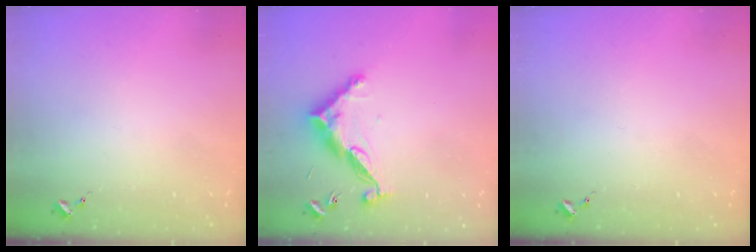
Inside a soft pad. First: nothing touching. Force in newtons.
{"total": 12.4, "press": 12.4, "slide": 0.2}
{"total": 0.0}